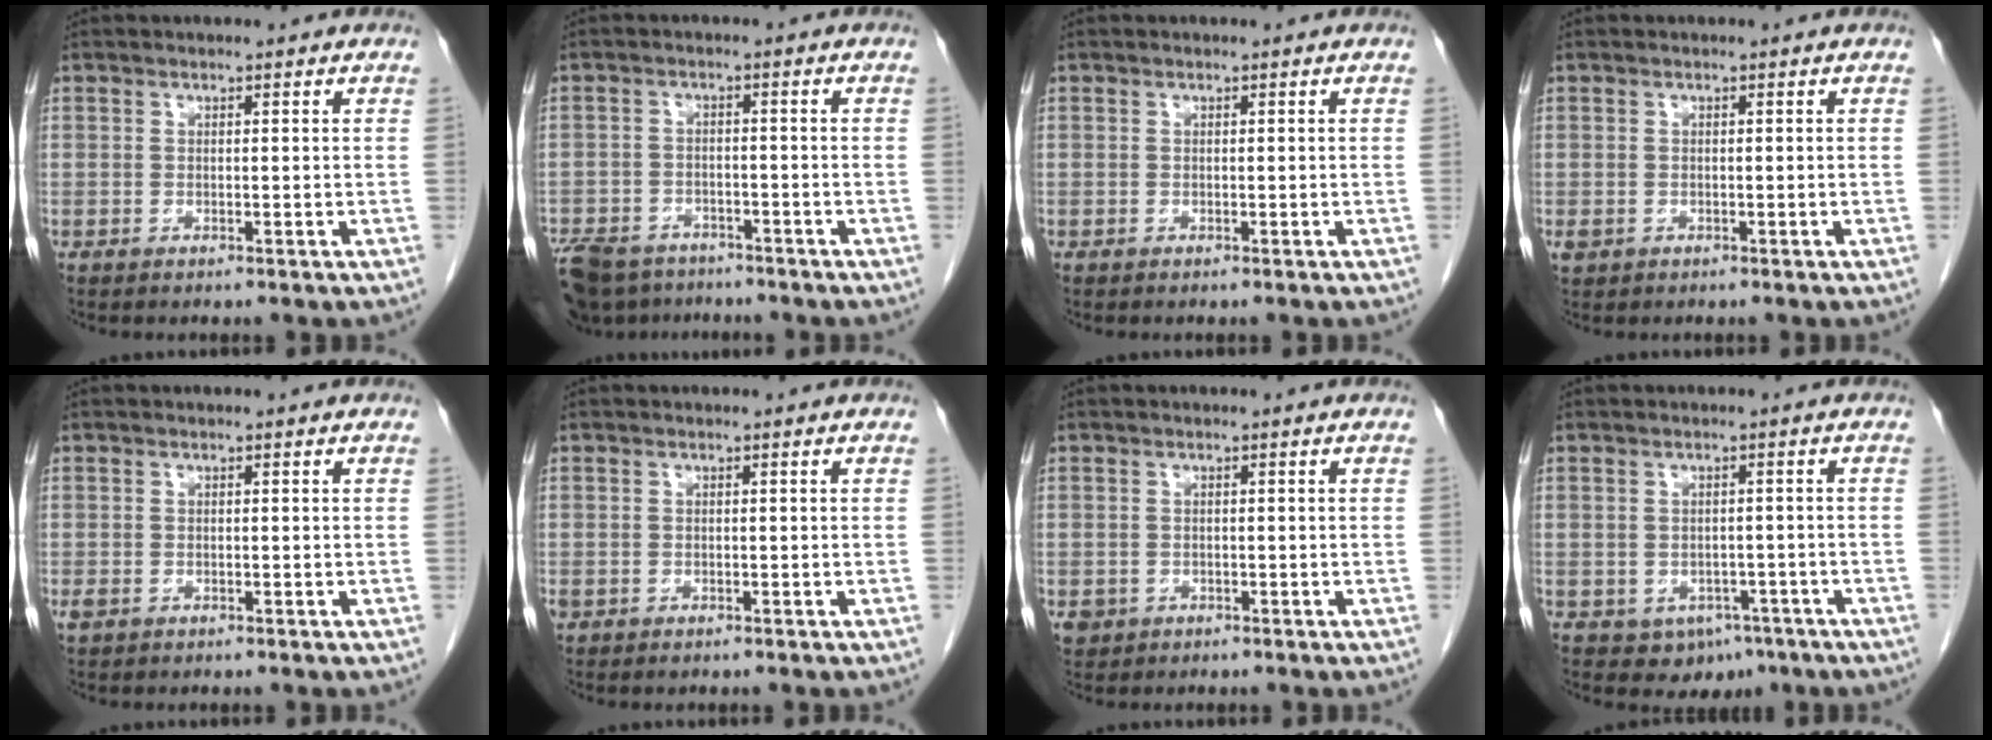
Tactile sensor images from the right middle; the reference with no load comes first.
{"total": 12.3, "force": [-9.4, 6.3, 4.9], "torque": [-0.116, -0.014, -0.141]}
{"total": 0.0}
{"total": 1.1, "force": [-0.3, 0.9, 0.4], "torque": [-0.013, 0.002, -0.001]}
{"total": 1.1, "force": [-0.4, 0.8, 0.6], "torque": [-0.018, 0.000, -0.005]}
{"total": 1.1, "force": [-0.4, 0.9, 0.4], "torque": [-0.011, 0.003, -0.003]}
{"total": 1.8, "force": [-0.7, 1.6, 0.4], "torque": [-0.007, 0.004, -0.006]}
{"total": 5.1, "force": [-2.9, 3.7, 2.0], "torque": [-0.017, 0.005, -0.030]}